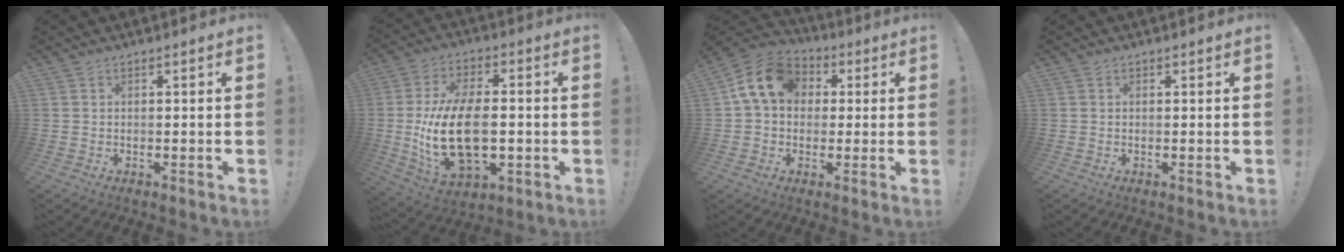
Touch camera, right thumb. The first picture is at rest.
{"total": 21.6, "force": [-2.8, 12.3, 17.5], "torque": [-0.330, 0.001, -0.045]}
{"total": 13.1, "force": [3.3, 10.2, 7.5], "torque": [-0.115, 0.003, 0.066]}
{"total": 0.0}